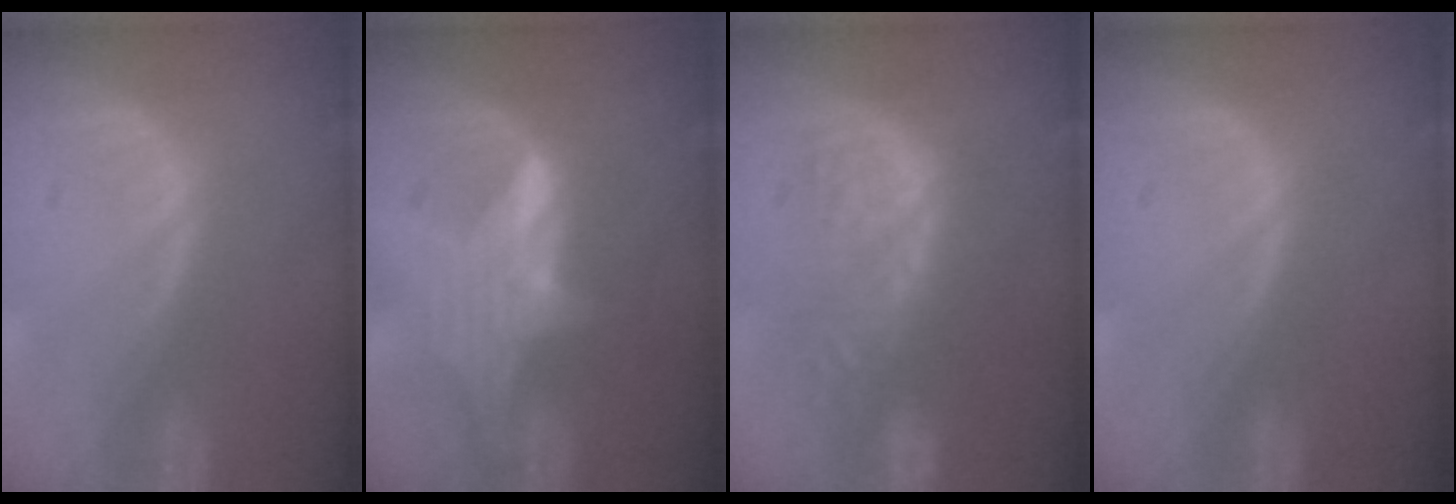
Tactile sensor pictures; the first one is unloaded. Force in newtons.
{"total": 5.6, "press": 5.6, "slide": 0.4}
{"total": 8.9, "press": 8.6, "slide": 2.2}
{"total": 0.0}